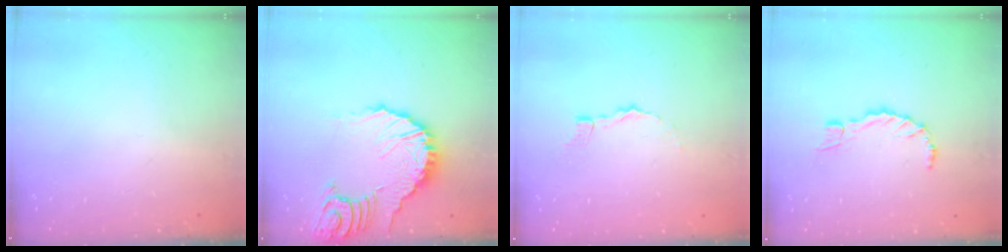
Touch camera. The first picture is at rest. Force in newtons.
{"total": 14.7, "press": 14.5, "slide": 1.9}
{"total": 3.3, "press": 3.3, "slide": 0.4}
{"total": 5.8, "press": 5.8, "slide": 0.8}